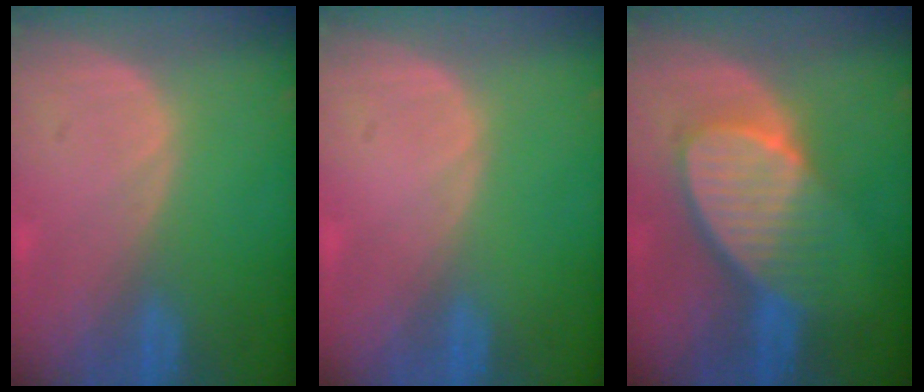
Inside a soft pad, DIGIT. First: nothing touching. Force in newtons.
{"total": 0.0}
{"total": 8.3, "press": 7.7, "slide": 3.1}